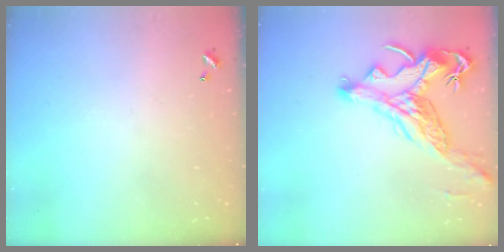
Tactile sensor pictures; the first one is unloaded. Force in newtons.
{"total": 4.1, "press": 3.7, "slide": 1.6}